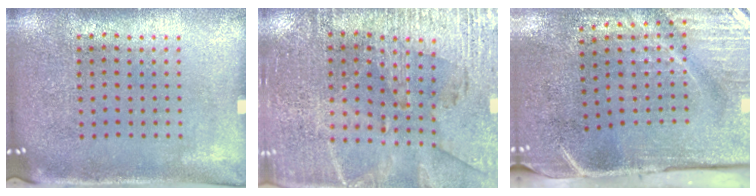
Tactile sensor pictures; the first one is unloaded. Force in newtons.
{"total": 2.9, "press": 2.8, "slide": 0.8}
{"total": 5.0, "press": 4.1, "slide": 2.8}